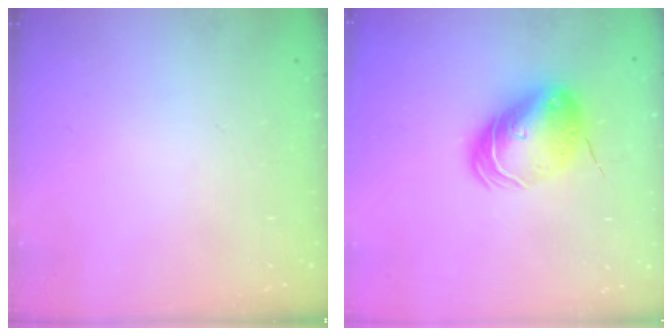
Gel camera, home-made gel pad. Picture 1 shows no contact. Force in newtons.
{"total": 9.0, "press": 8.9, "slide": 1.7}